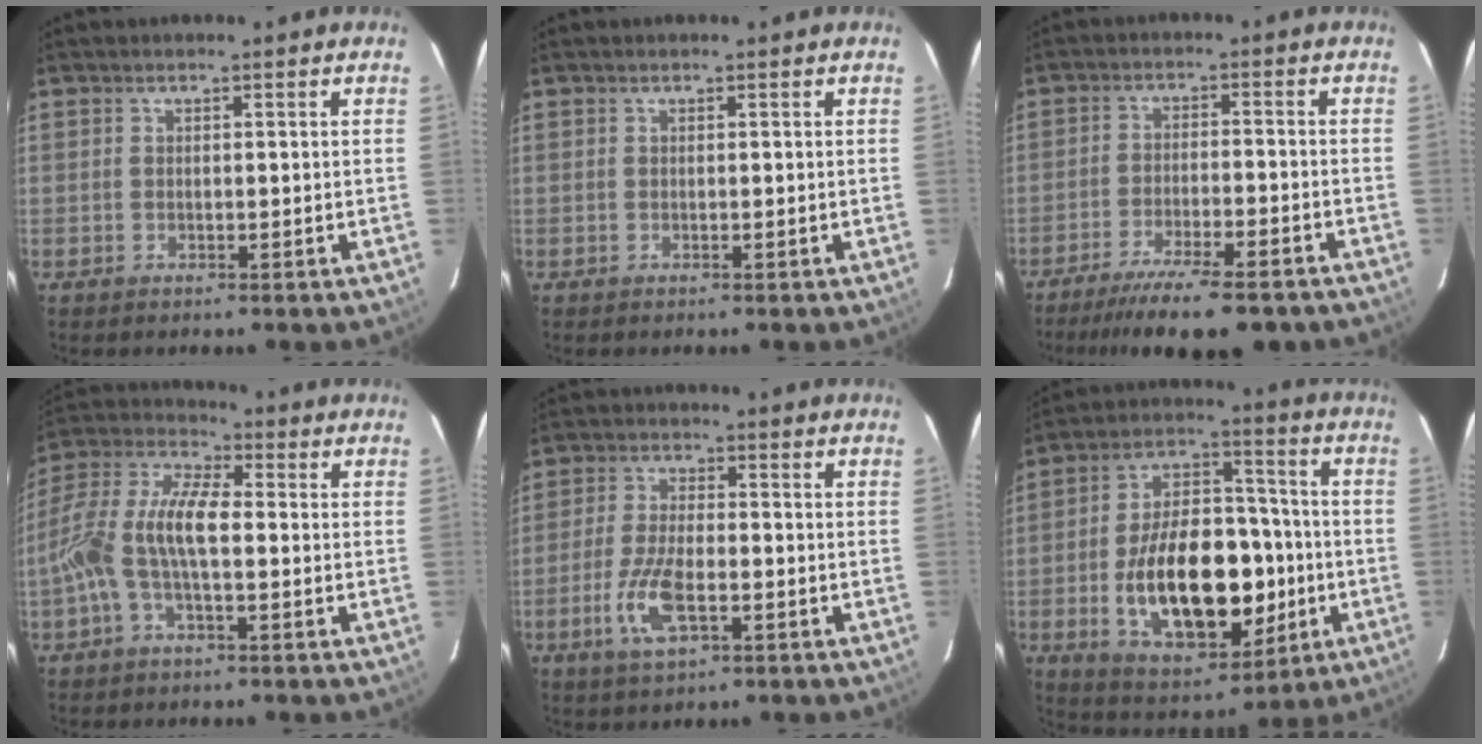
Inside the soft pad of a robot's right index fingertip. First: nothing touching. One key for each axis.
{"total": 0.0}
{"total": 15.3, "fx": -12.6, "fy": 2.8, "fz": 8.2, "tx": -0.161, "ty": -0.030, "tz": -0.187}
{"total": 12.5, "fx": -1.8, "fy": 4.5, "fz": 11.5, "tx": -0.239, "ty": 0.013, "tz": -0.040}
{"total": 8.9, "fx": -3.2, "fy": 3.5, "fz": 7.5, "tx": -0.163, "ty": -0.006, "tz": -0.061}
{"total": 22.0, "fx": -4.4, "fy": 12.4, "fz": 17.7, "tx": -0.324, "ty": 0.019, "tz": -0.050}